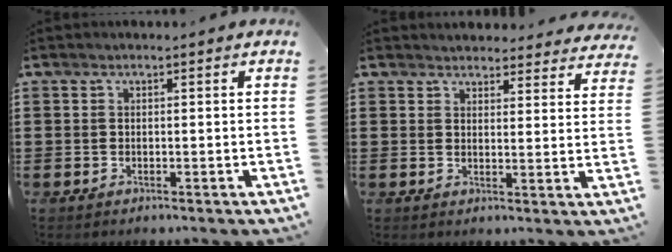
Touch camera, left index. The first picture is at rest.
{"total": 3.4, "force": [3.4, 0.3, 0.1], "torque": [-0.006, -0.016, 0.061]}